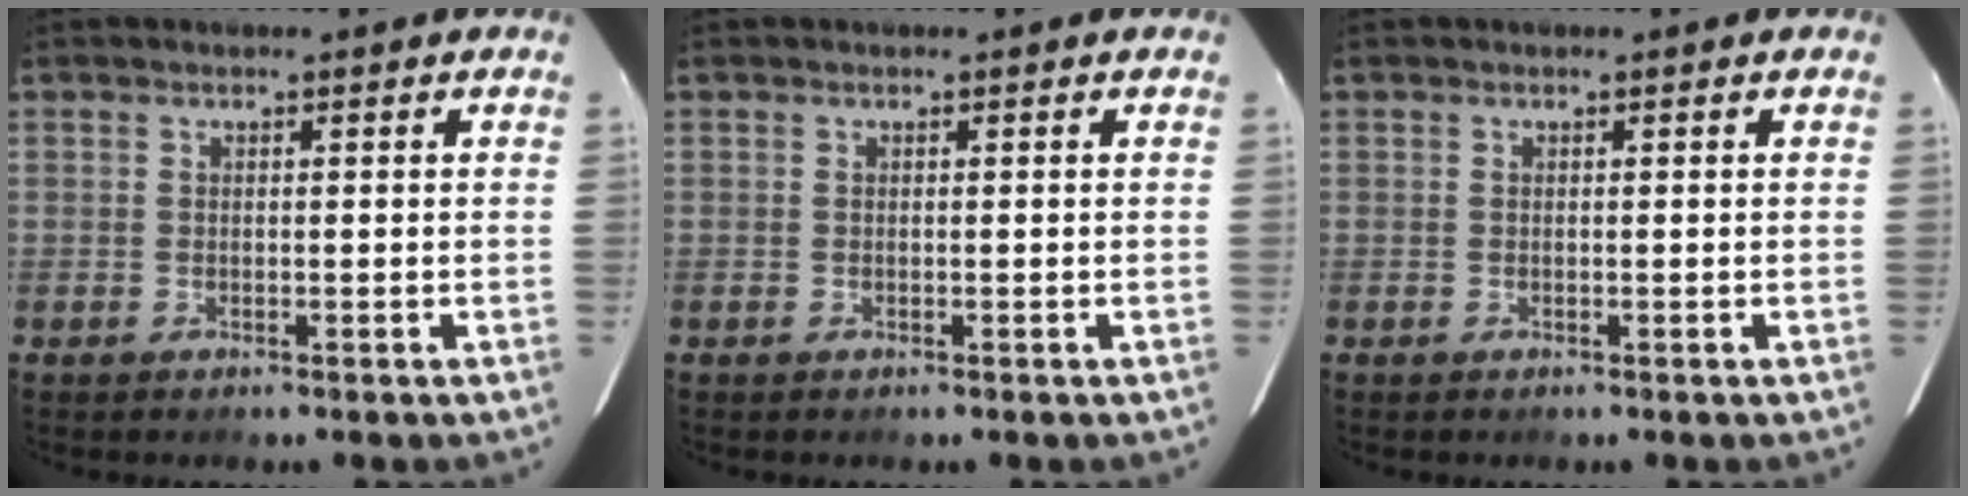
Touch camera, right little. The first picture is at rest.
{"total": 0.0}
{"total": 0.0}